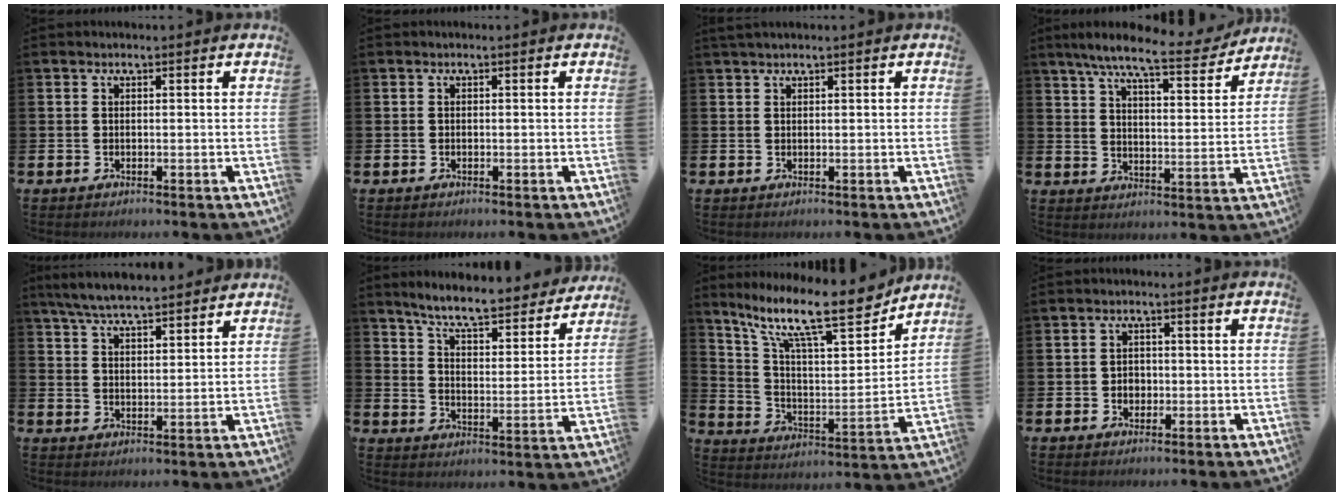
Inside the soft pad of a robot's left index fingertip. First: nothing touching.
{"total": 0.0}
{"total": 1.1, "force": [1.0, 0.0, 0.5], "torque": [-0.009, 0.003, 0.017]}
{"total": 9.0, "force": [7.9, 0.9, 4.3], "torque": [-0.100, -0.043, 0.133]}
{"total": 6.6, "force": [6.4, 0.7, 1.7], "torque": [-0.060, -0.024, 0.117]}
{"total": 7.6, "force": [7.1, 0.7, 2.8], "torque": [-0.080, -0.051, 0.119]}
{"total": 15.2, "force": [11.8, 3.7, 8.9], "torque": [-0.186, -0.070, 0.198]}
{"total": 2.0, "force": [-0.2, 1.8, 0.8], "torque": [-0.001, 0.002, -0.012]}